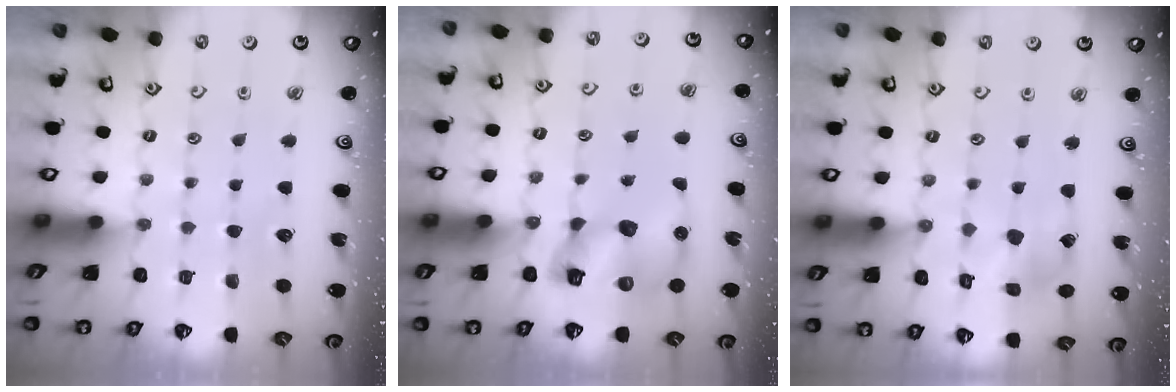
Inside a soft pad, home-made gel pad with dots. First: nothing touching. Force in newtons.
{"total": 11.6, "press": 11.5, "slide": 1.4}
{"total": 5.9, "press": 5.9, "slide": 0.6}